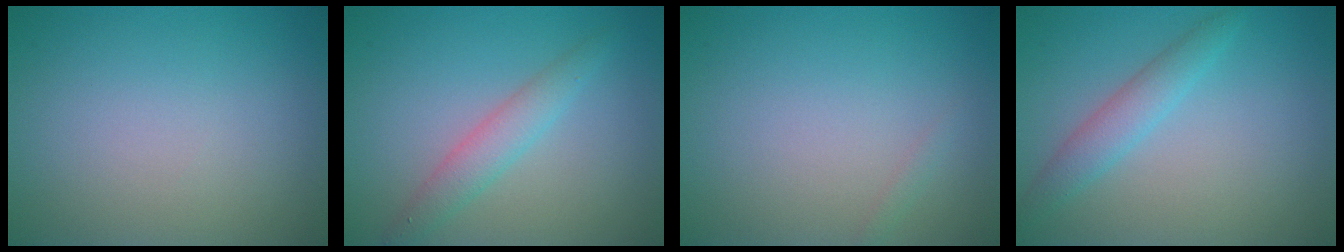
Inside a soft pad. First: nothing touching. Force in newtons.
{"total": 2.4, "press": 2.4, "slide": 0.1}
{"total": 0.5, "press": 0.5, "slide": 0.0}
{"total": 2.6, "press": 2.6, "slide": 0.1}